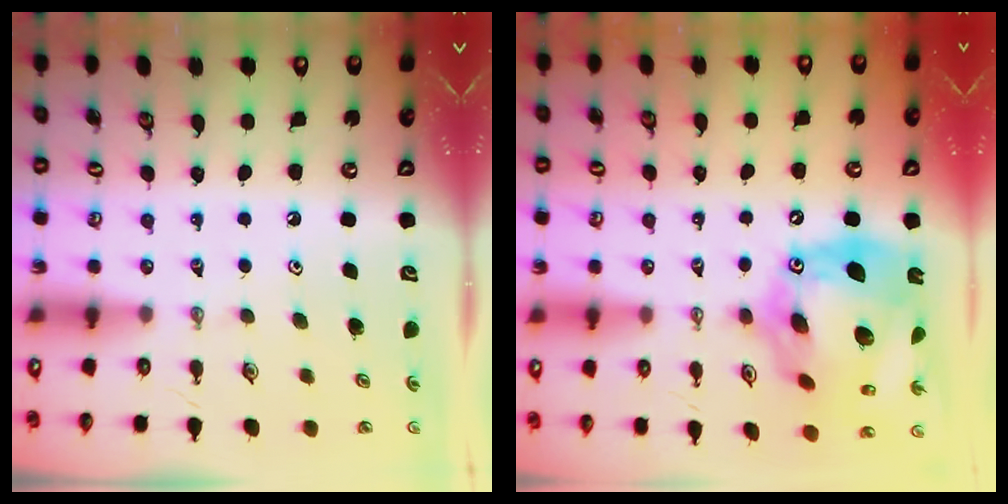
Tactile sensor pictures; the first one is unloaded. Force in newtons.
{"total": 24.0, "press": 23.8, "slide": 2.6}